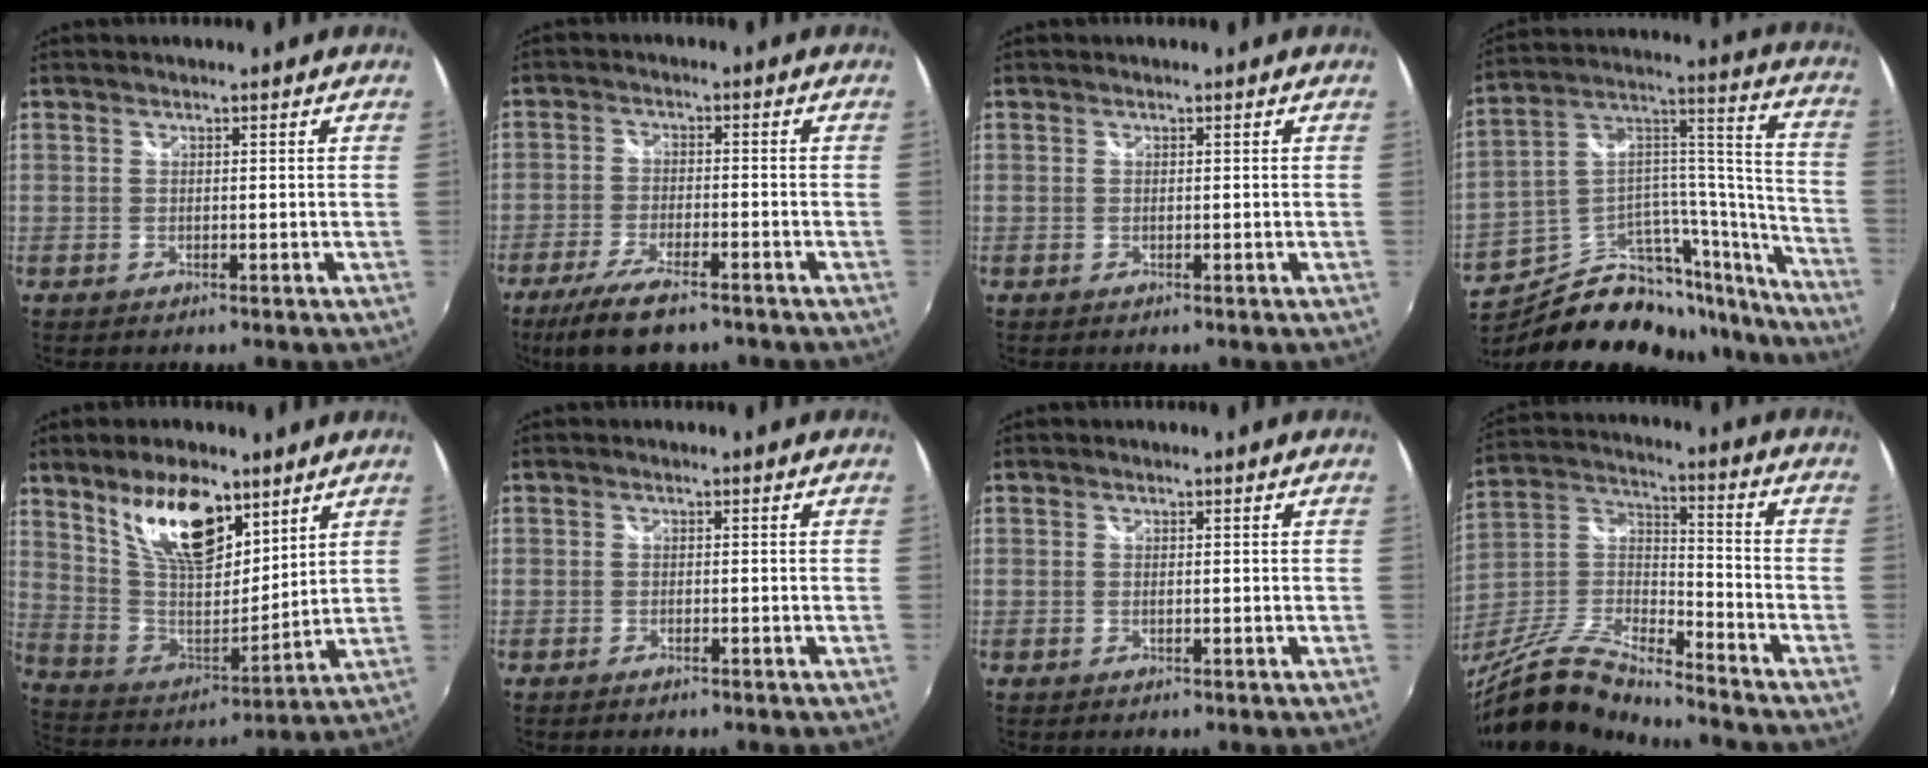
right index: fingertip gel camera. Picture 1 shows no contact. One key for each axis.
{"total": 10.5, "fx": -7.6, "fy": 3.2, "fz": 6.6, "tx": -0.153, "ty": -0.024, "tz": -0.136}
{"total": 0.0}
{"total": 26.2, "fx": -19.3, "fy": 13.5, "fz": 11.5, "tx": -0.173, "ty": 0.080, "tz": -0.283}
{"total": 17.4, "fx": 10.2, "fy": 7.8, "fz": 11.7, "tx": -0.211, "ty": -0.001, "tz": 0.195}
{"total": 1.0, "fx": -0.8, "fy": 0.4, "fz": 0.4, "tx": -0.009, "ty": -0.004, "tz": -0.016}
{"total": 0.0}
{"total": 17.5, "fx": -14.0, "fy": 3.1, "fz": 10.0, "tx": -0.219, "ty": -0.025, "tz": -0.272}